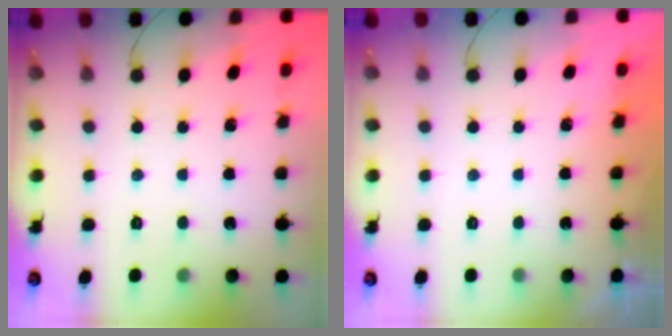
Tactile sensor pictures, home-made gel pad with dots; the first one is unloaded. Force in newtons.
{"total": 1.8, "press": 0.1, "slide": 1.8}